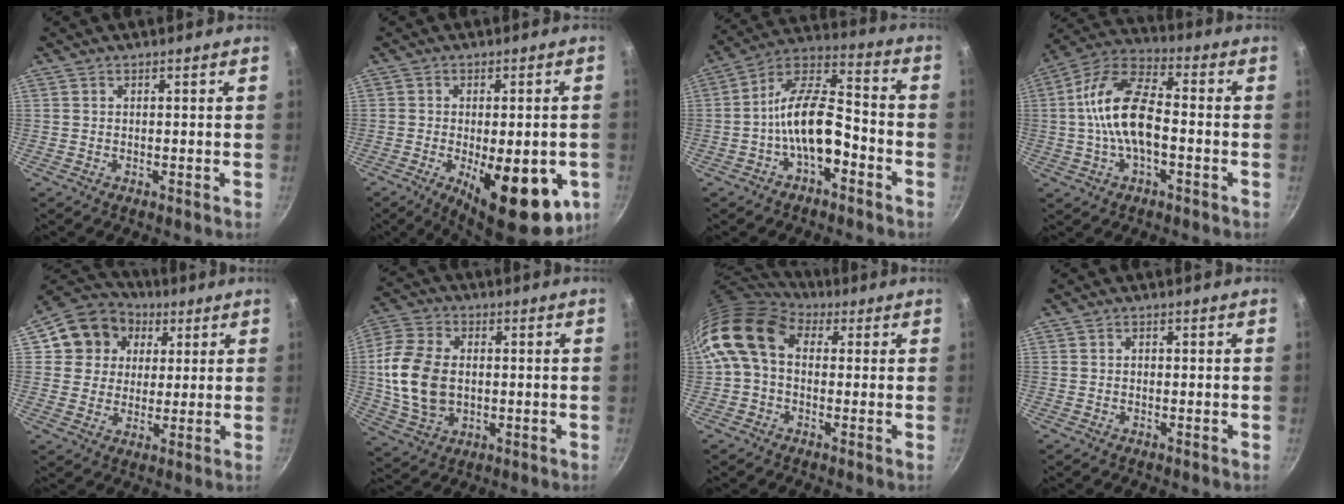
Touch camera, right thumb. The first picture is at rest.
{"total": 18.1, "force": [-5.5, 7.1, 15.6], "torque": [-0.177, -0.003, -0.063]}
{"total": 13.5, "force": [-4.7, 6.5, 10.9], "torque": [-0.169, 0.059, -0.093]}
{"total": 14.5, "force": [-1.4, 7.2, 12.5], "torque": [-0.220, 0.043, -0.042]}
{"total": 12.5, "force": [3.9, 11.1, 4.3], "torque": [-0.047, 0.017, 0.056]}
{"total": 14.3, "force": [0.1, 10.0, 10.2], "torque": [-0.187, 0.006, 0.004]}
{"total": 12.2, "force": [2.0, 8.8, 8.2], "torque": [-0.136, 0.019, 0.015]}
{"total": 0.6, "force": [-0.1, 0.5, 0.3], "torque": [-0.004, 0.004, -0.001]}